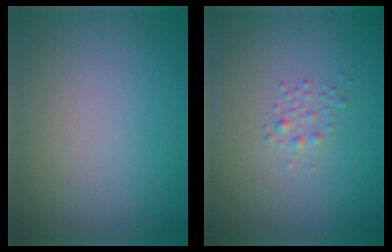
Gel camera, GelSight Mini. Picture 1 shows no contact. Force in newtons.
{"total": 1.2, "press": 1.2, "slide": 0.0}